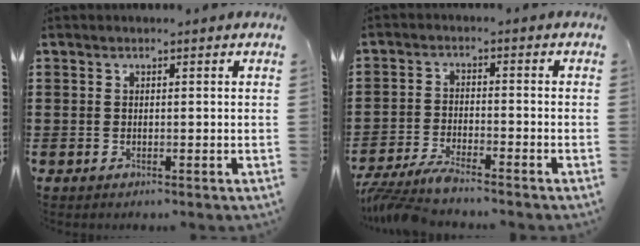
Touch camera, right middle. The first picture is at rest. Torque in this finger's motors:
{"motor_torque": [2.14, 0.00, 0.15, 0.11]}